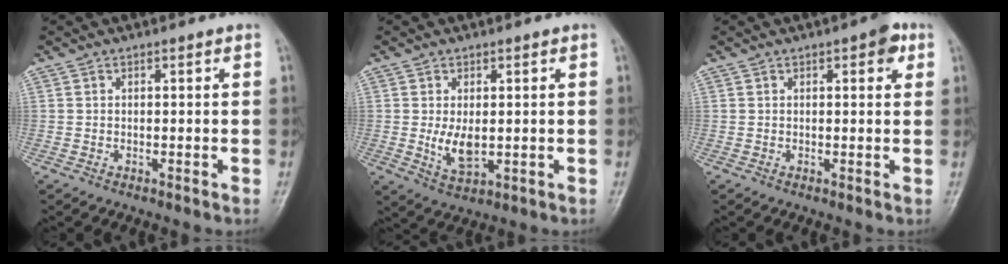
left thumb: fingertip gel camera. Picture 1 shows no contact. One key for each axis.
{"total": 5.4, "fx": 0.1, "fy": 3.0, "fz": 4.5, "tx": -0.077, "ty": -0.012, "tz": 0.010}
{"total": 3.6, "fx": 1.6, "fy": 1.5, "fz": 2.8, "tx": -0.024, "ty": 0.000, "tz": 0.012}